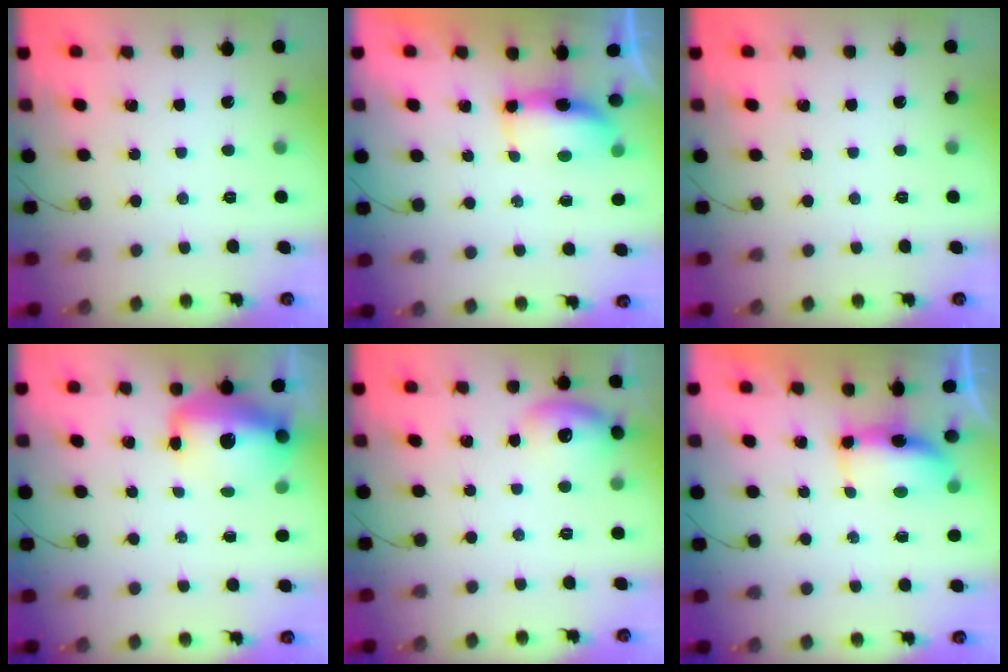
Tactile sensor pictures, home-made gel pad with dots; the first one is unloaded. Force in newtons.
{"total": 5.9, "press": 5.9, "slide": 0.6}
{"total": 0.0}
{"total": 13.4, "press": 13.1, "slide": 3.2}
{"total": 9.9, "press": 9.8, "slide": 1.2}
{"total": 5.9, "press": 5.9, "slide": 0.6}